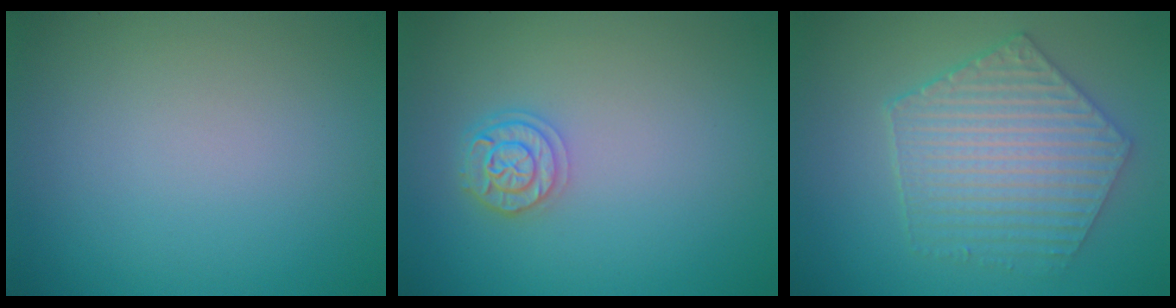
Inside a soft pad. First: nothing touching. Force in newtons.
{"total": 2.5, "press": 2.1, "slide": 1.3}
{"total": 5.8, "press": 4.7, "slide": 3.4}